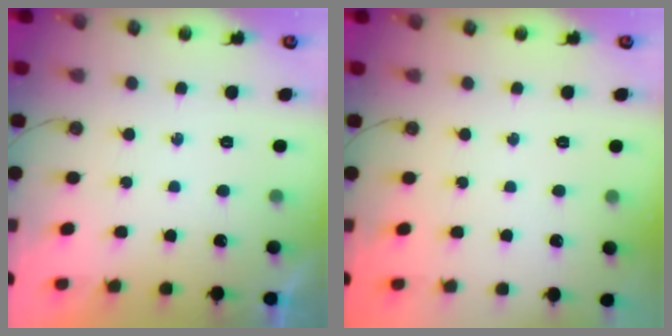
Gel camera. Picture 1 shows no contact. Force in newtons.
{"total": 0.0}